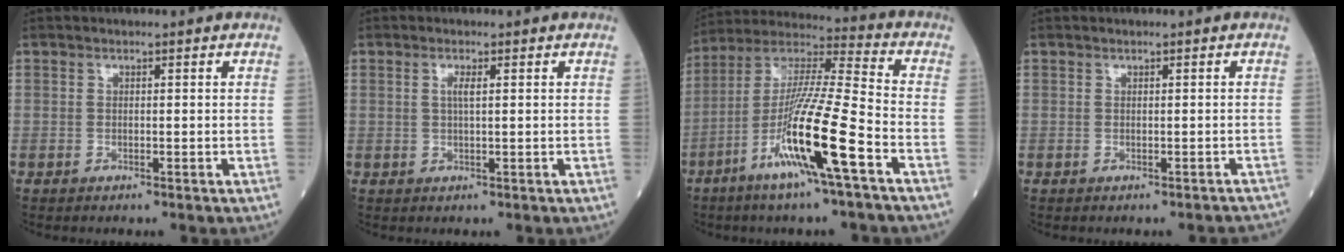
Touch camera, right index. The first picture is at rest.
{"total": 1.5, "force": [0.6, 0.1, 1.4], "torque": [-0.033, 0.001, 0.010]}
{"total": 16.2, "force": [-6.7, -0.4, 14.7], "torque": [-0.293, -0.013, -0.127]}
{"total": 1.8, "force": [-1.7, 0.5, 0.3], "torque": [0.007, 0.000, -0.011]}